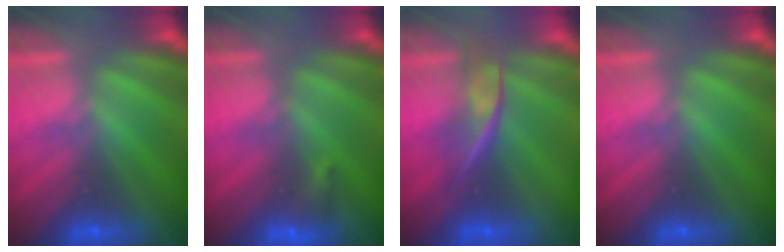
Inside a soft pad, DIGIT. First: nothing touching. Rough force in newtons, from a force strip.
{"total": 2.8}
{"total": 2.4}
{"total": 0.0}